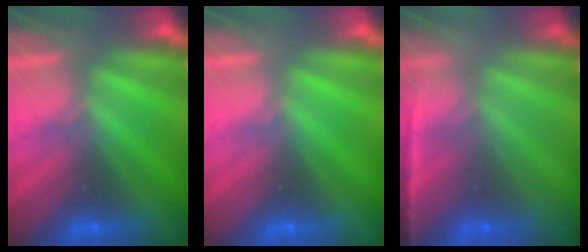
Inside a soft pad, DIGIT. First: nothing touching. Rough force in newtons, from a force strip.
{"total": 0.0}
{"total": 1.6}